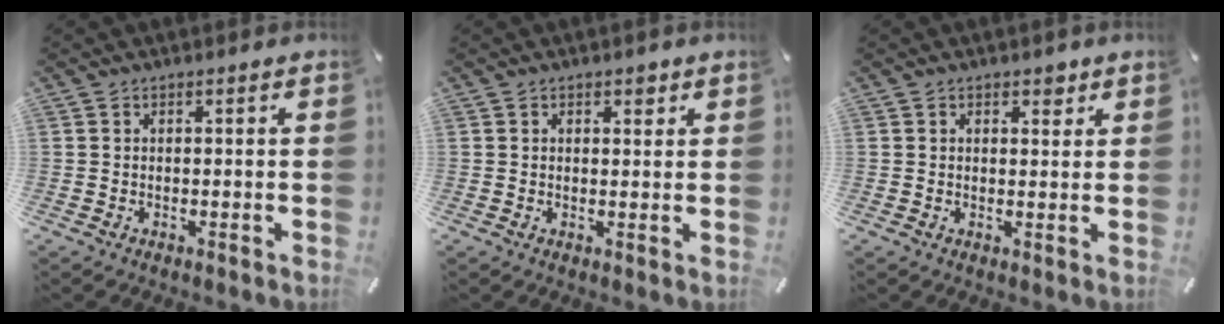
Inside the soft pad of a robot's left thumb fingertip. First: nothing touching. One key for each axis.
{"total": 1.5, "fx": 0.9, "fy": 0.9, "fz": 0.7, "tx": -0.001, "ty": -0.003, "tz": 0.012}
{"total": 2.0, "fx": 1.3, "fy": 1.3, "fz": 0.8, "tx": 0.004, "ty": -0.006, "tz": 0.018}